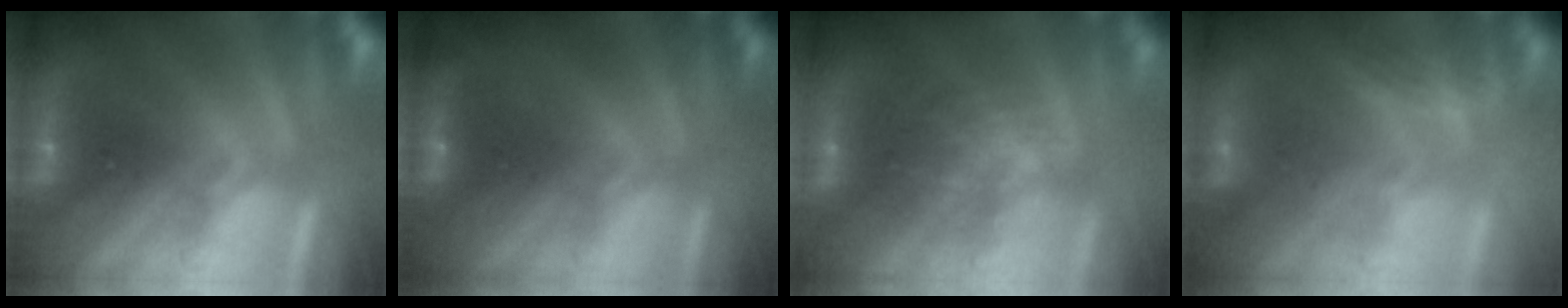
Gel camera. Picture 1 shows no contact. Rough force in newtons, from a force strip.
{"total": 1.2}
{"total": 7.5}
{"total": 2.9}